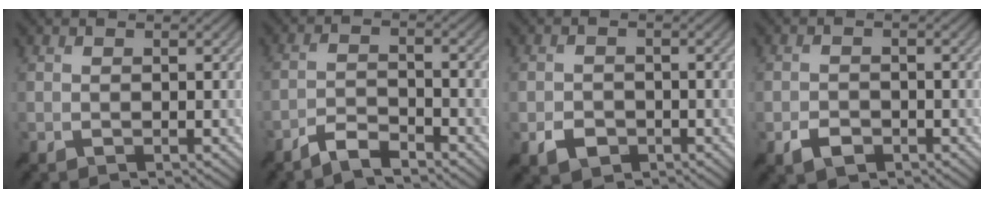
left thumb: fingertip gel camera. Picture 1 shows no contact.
{"total": 3.8, "force": [-3.2, 0.8, 1.9], "torque": [-0.037, 0.002, -0.069]}
{"total": 2.9, "force": [-1.5, 2.1, 1.3], "torque": [-0.023, -0.006, -0.028]}
{"total": 2.6, "force": [-1.5, 1.6, 1.4], "torque": [-0.025, -0.003, -0.028]}